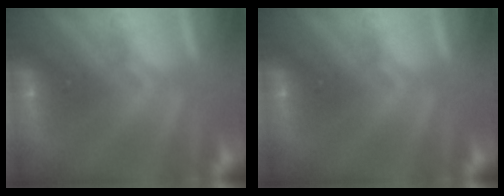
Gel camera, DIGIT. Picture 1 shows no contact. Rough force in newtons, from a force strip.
{"total": 0.0}